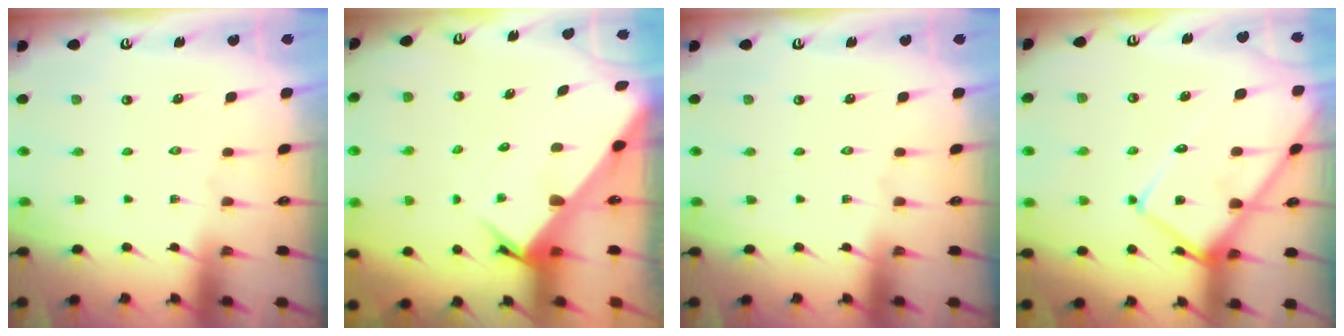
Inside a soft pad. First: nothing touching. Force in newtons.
{"total": 3.8, "press": 3.8, "slide": 0.4}
{"total": 0.0}
{"total": 13.6, "press": 13.5, "slide": 1.5}